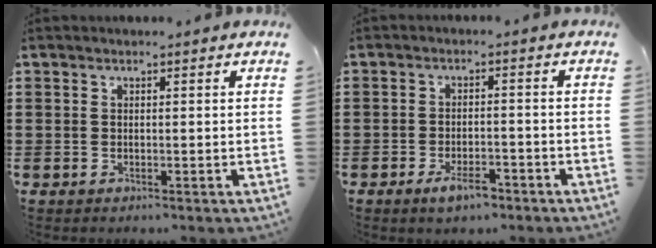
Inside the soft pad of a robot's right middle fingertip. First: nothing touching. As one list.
[{"total": 3.9, "force": [-2.7, 1.5, 2.3], "torque": [-0.043, 0.006, -0.052]}]